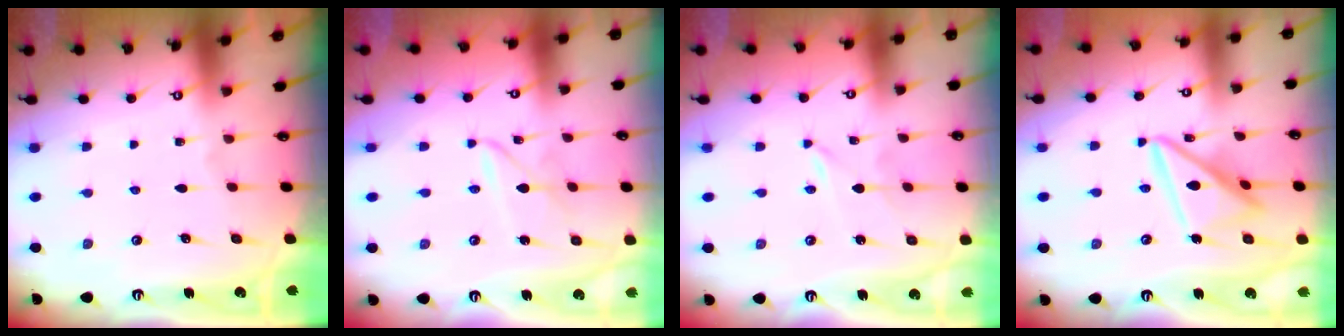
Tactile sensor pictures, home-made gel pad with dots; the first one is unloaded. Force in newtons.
{"total": 2.6, "press": 2.6, "slide": 0.2}
{"total": 0.0}
{"total": 14.2, "press": 14.1, "slide": 1.5}